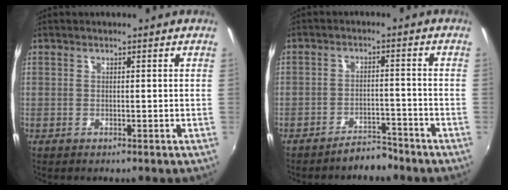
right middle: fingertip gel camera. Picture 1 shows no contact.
{"total": 4.1, "force": [-3.8, 1.2, 1.0], "torque": [-0.028, 0.011, -0.051]}